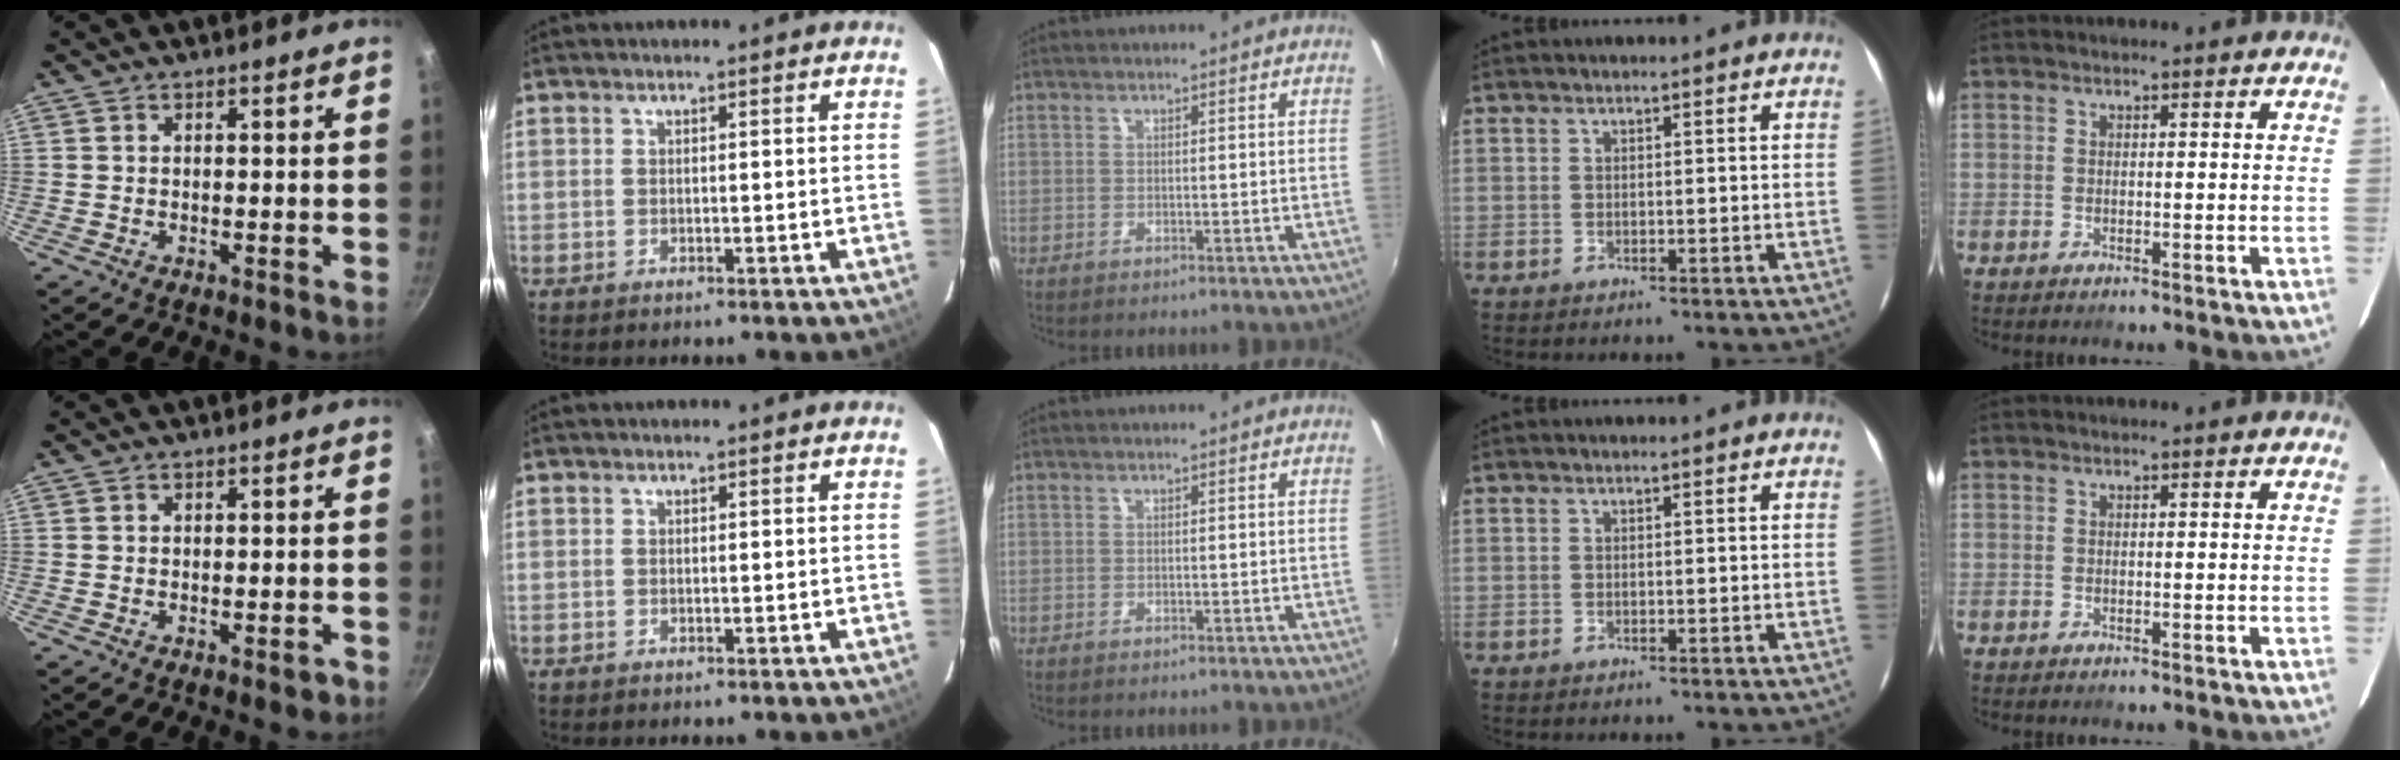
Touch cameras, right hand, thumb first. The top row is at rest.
{"thumb": {"total": 1.8, "force": [-1.0, 0.9, 1.3], "torque": [-0.008, 0.012, -0.009]}}